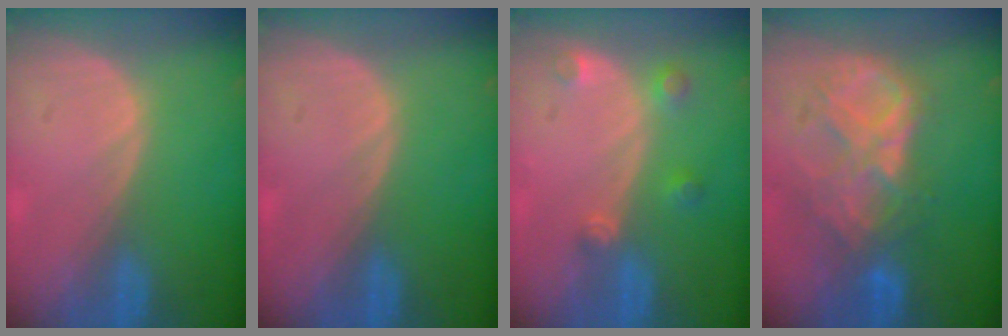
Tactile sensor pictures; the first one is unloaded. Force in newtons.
{"total": 0.0}
{"total": 3.3, "press": 3.0, "slide": 1.2}
{"total": 9.0, "press": 7.8, "slide": 4.5}